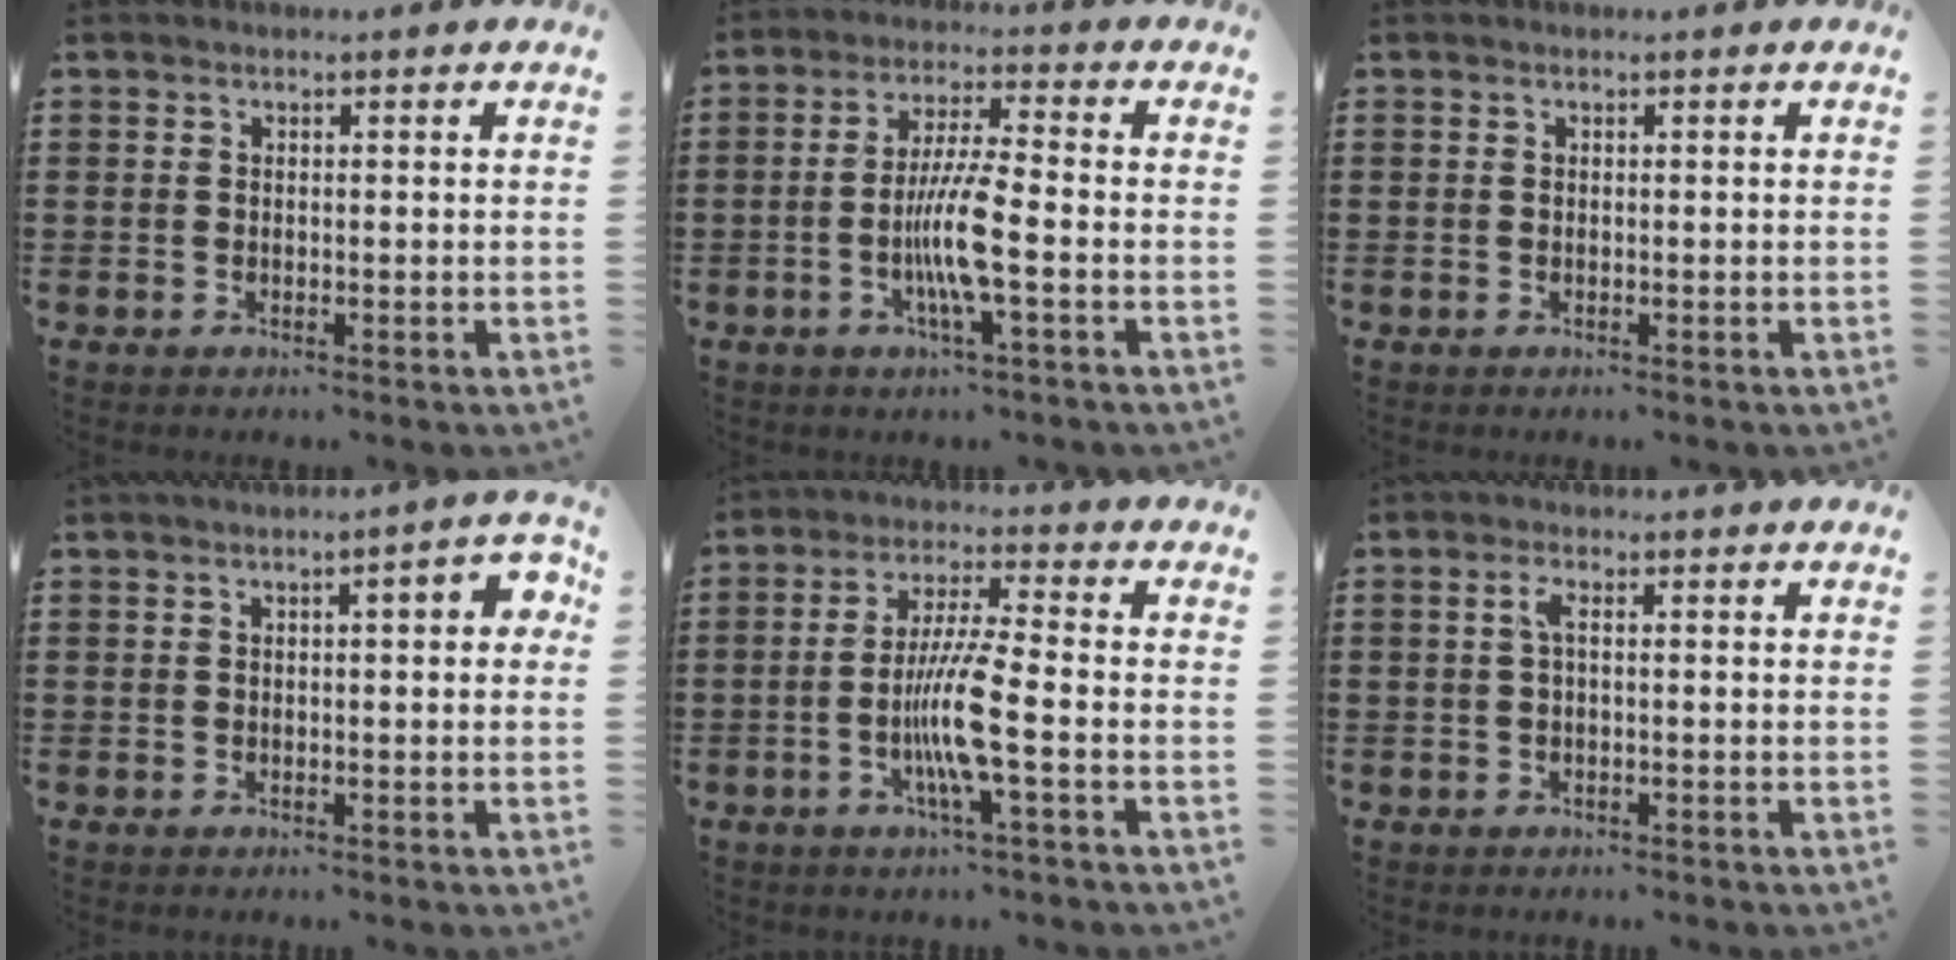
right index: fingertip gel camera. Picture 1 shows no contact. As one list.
[{"total": 8.0, "force": [-2.2, 0.9, 7.6], "torque": [-0.156, -0.012, -0.048]}, {"total": 0.0}, {"total": 3.9, "force": [0.6, 0.7, 3.8], "torque": [-0.054, 0.001, 0.003]}, {"total": 8.5, "force": [-2.4, 0.5, 8.1], "torque": [-0.164, -0.014, -0.052]}, {"total": 1.9, "force": [0.0, 0.4, 1.9], "torque": [-0.037, 0.001, -0.002]}]